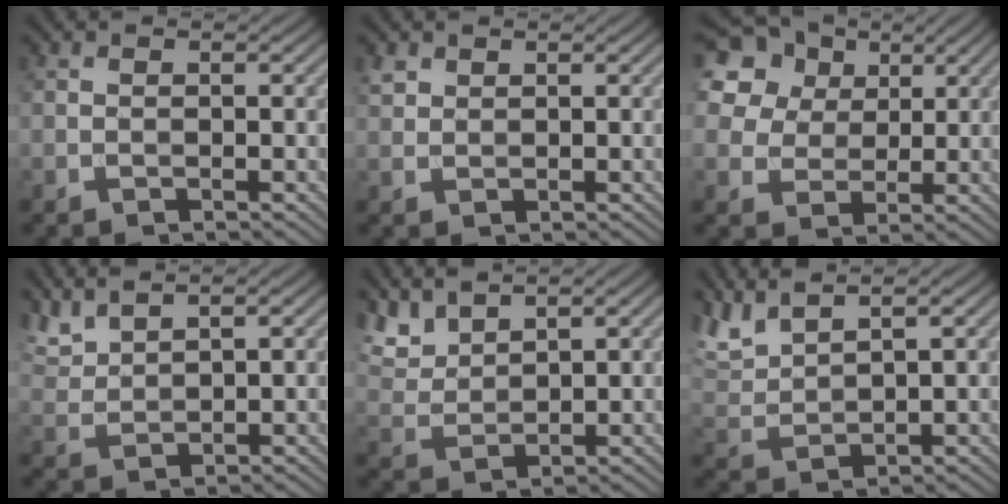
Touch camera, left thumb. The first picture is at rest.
{"total": 1.4, "force": [1.0, 0.9, 0.4], "torque": [-0.012, 0.001, 0.023]}
{"total": 15.9, "force": [8.1, 11.9, 6.8], "torque": [-0.222, 0.037, 0.174]}
{"total": 4.1, "force": [3.6, 0.7, 1.7], "torque": [-0.050, 0.008, 0.082]}
{"total": 5.3, "force": [4.6, 1.5, 2.2], "torque": [-0.065, 0.005, 0.098]}
{"total": 5.5, "force": [4.5, 1.2, 2.9], "torque": [-0.085, 0.011, 0.098]}